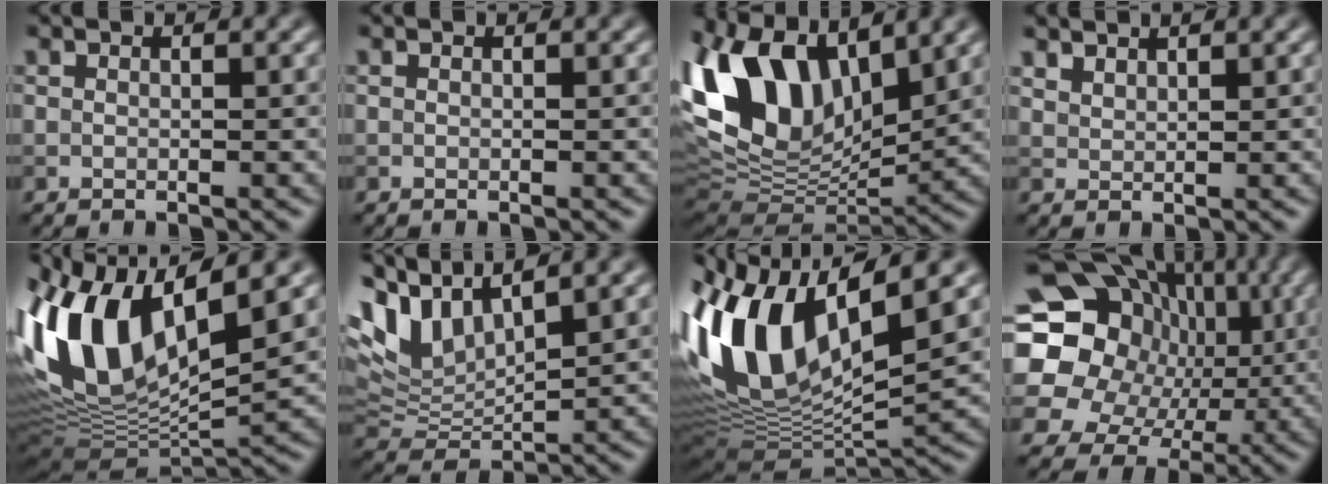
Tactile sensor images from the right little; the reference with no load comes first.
{"total": 0.0}
{"total": 13.4, "force": [5.4, 7.5, 9.6], "torque": [-0.205, 0.018, 0.093]}
{"total": 1.6, "force": [1.6, 0.0, 0.0], "torque": [-0.004, -0.004, 0.037]}
{"total": 13.0, "force": [3.5, 6.2, 10.9], "torque": [-0.229, 0.007, 0.064]}
{"total": 6.4, "force": [4.3, 2.5, 4.0], "torque": [-0.092, 0.008, 0.083]}
{"total": 14.4, "force": [3.0, 6.9, 12.3], "torque": [-0.264, 0.006, 0.053]}
{"total": 20.8, "force": [2.8, 18.8, 8.5], "torque": [-0.207, 0.041, 0.004]}